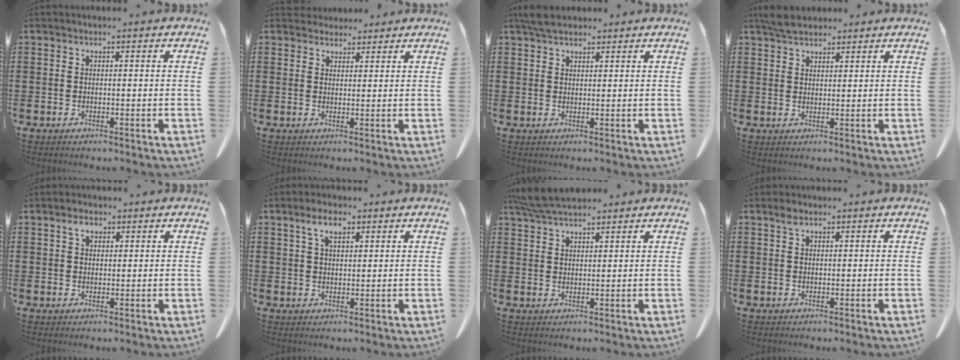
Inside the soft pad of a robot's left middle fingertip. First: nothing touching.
{"total": 2.5, "force": [2.3, 1.0, 0.1], "torque": [-0.001, -0.004, 0.044]}
{"total": 2.9, "force": [2.5, 1.0, 1.1], "torque": [-0.027, 0.004, 0.050]}
{"total": 3.1, "force": [2.7, 1.0, 0.9], "torque": [-0.025, 0.002, 0.054]}
{"total": 2.4, "force": [1.5, 1.3, 1.4], "torque": [-0.024, 0.000, 0.027]}
{"total": 4.1, "force": [2.6, 1.6, 2.8], "torque": [-0.054, 0.003, 0.044]}
{"total": 5.2, "force": [4.6, 0.9, 2.1], "torque": [-0.053, -0.009, 0.090]}
{"total": 1.5, "force": [0.9, 0.8, 0.8], "torque": [-0.021, 0.002, 0.019]}